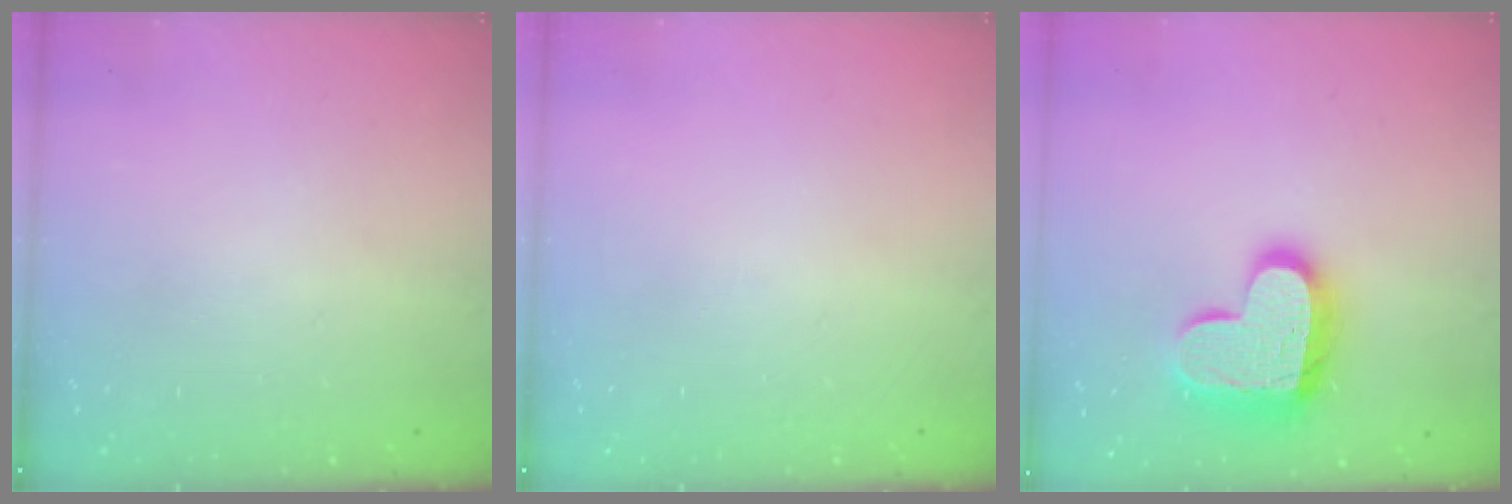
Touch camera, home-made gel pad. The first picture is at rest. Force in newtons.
{"total": 0.0}
{"total": 17.1, "press": 17.0, "slide": 1.1}